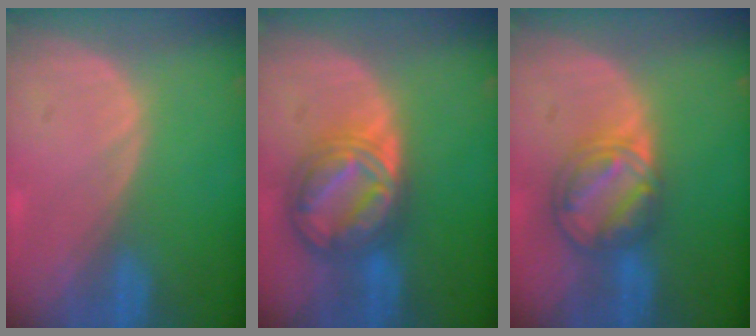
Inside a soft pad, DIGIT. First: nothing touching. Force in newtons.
{"total": 9.1, "press": 9.0, "slide": 0.6}
{"total": 8.1, "press": 7.0, "slide": 4.1}